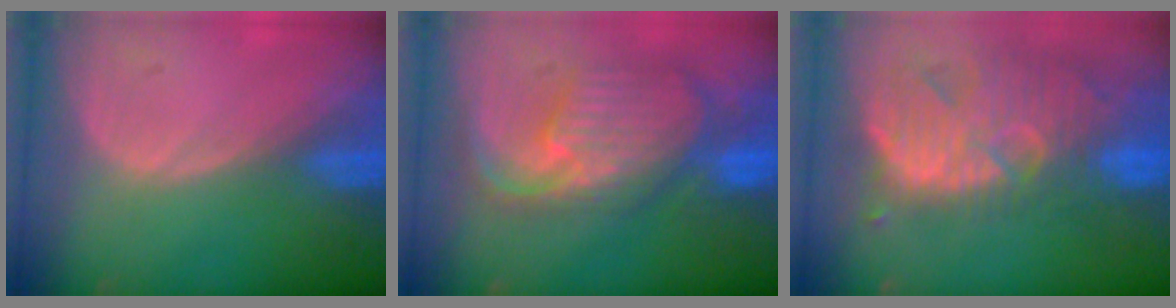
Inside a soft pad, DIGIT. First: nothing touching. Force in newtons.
{"total": 10.5, "press": 9.4, "slide": 4.8}
{"total": 13.2, "press": 11.4, "slide": 6.6}